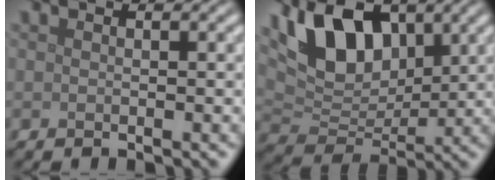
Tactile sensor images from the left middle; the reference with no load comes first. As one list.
[{"total": 8.0, "force": [3.4, 4.8, 5.4], "torque": [-0.112, -0.004, 0.055]}]